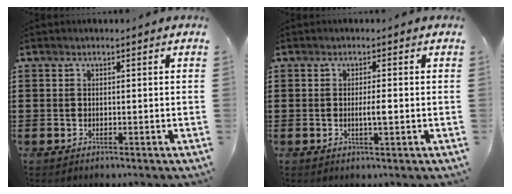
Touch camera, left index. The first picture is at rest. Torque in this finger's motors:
{"motor_torque": [0.57, 0.07, 0.13, 0.07]}